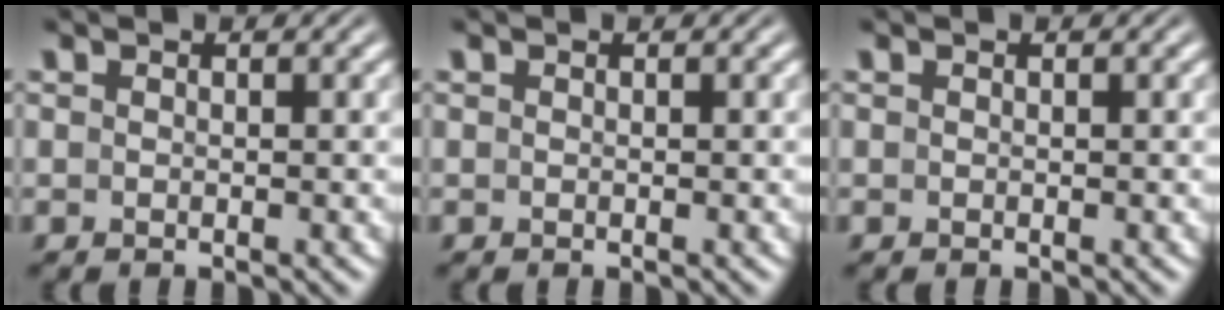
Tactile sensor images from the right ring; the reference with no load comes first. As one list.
[{"total": 0.0}, {"total": 0.0}]